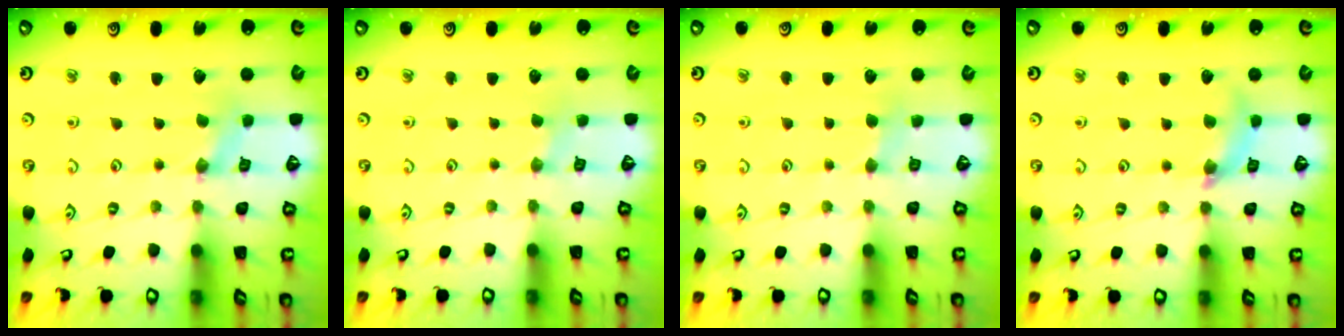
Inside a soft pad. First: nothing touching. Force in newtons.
{"total": 0.5, "press": 0.5, "slide": 0.2}
{"total": 2.8, "press": 2.7, "slide": 0.5}
{"total": 7.5, "press": 7.5, "slide": 0.7}